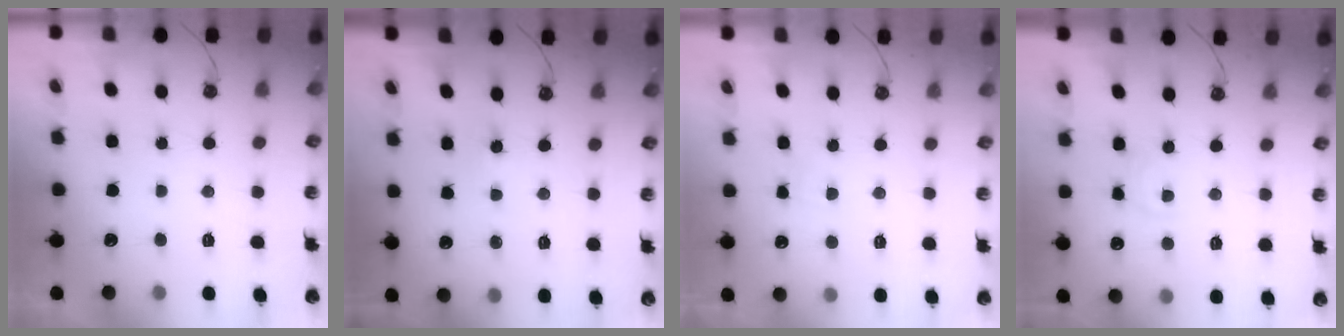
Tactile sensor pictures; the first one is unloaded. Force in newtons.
{"total": 3.2, "press": 3.2, "slide": 0.4}
{"total": 3.3, "press": 3.3, "slide": 0.5}
{"total": 3.9, "press": 3.9, "slide": 0.5}